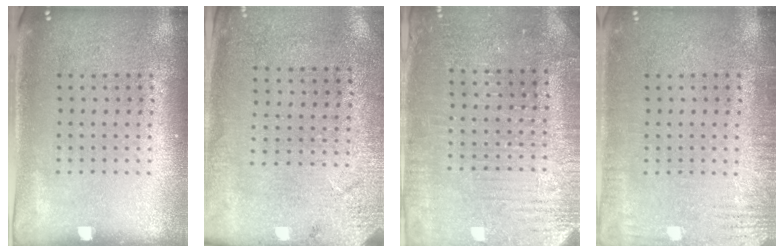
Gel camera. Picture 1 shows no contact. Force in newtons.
{"total": 2.7, "press": 2.3, "slide": 1.3}
{"total": 3.2, "press": 3.2, "slide": 0.4}
{"total": 2.5, "press": 2.5, "slide": 0.4}